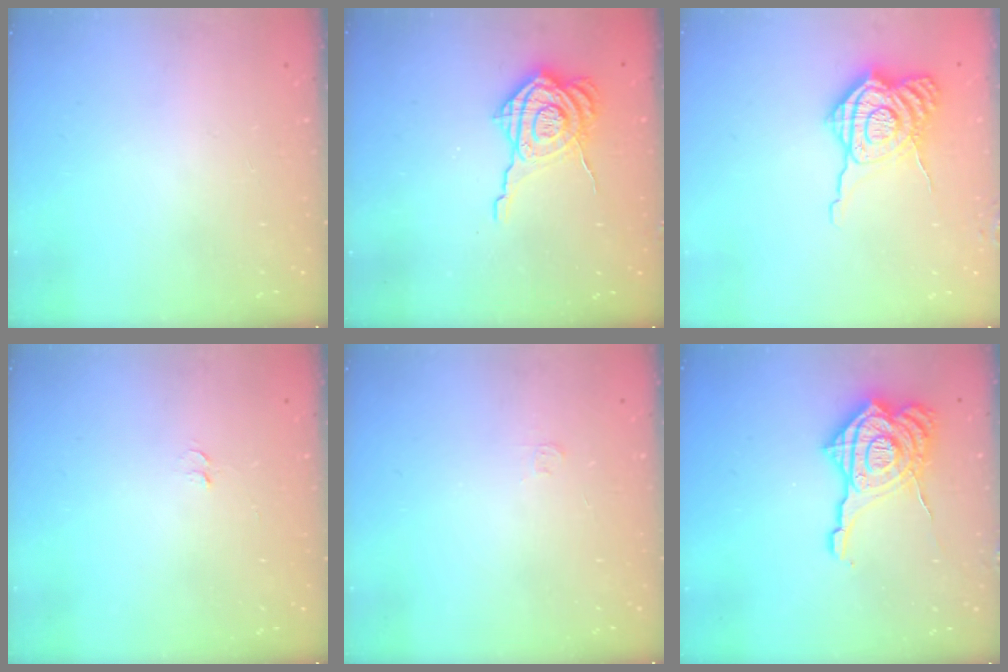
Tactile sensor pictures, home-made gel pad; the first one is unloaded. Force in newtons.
{"total": 11.2, "press": 11.1, "slide": 1.2}
{"total": 13.4, "press": 13.4, "slide": 1.2}
{"total": 4.6, "press": 4.6, "slide": 0.4}
{"total": 2.8, "press": 2.8, "slide": 0.4}
{"total": 22.9, "press": 22.8, "slide": 2.5}